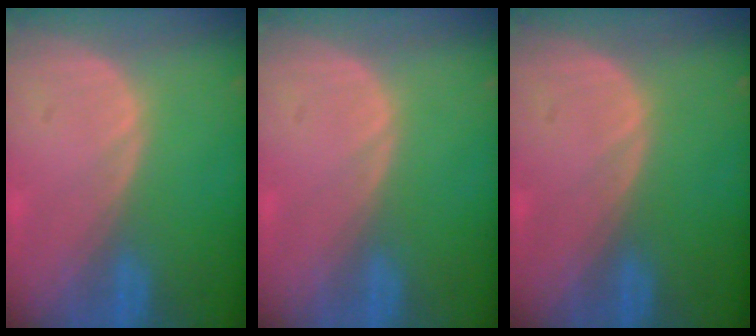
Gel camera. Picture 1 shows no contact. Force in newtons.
{"total": 0.0}
{"total": 0.0}